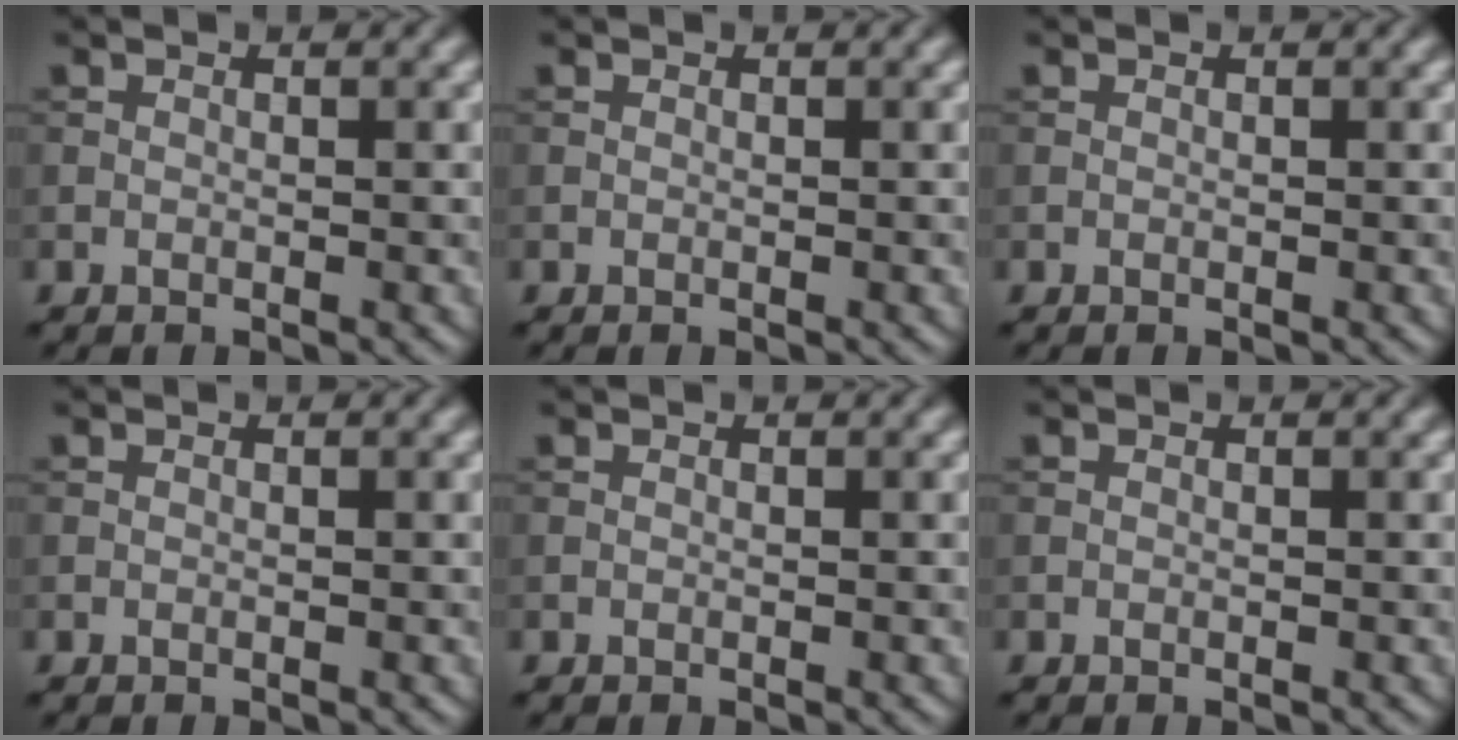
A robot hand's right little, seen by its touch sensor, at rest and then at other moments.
{"total": 0.0}
{"total": 0.0}
{"total": 0.0}
{"total": 0.0}
{"total": 0.0}